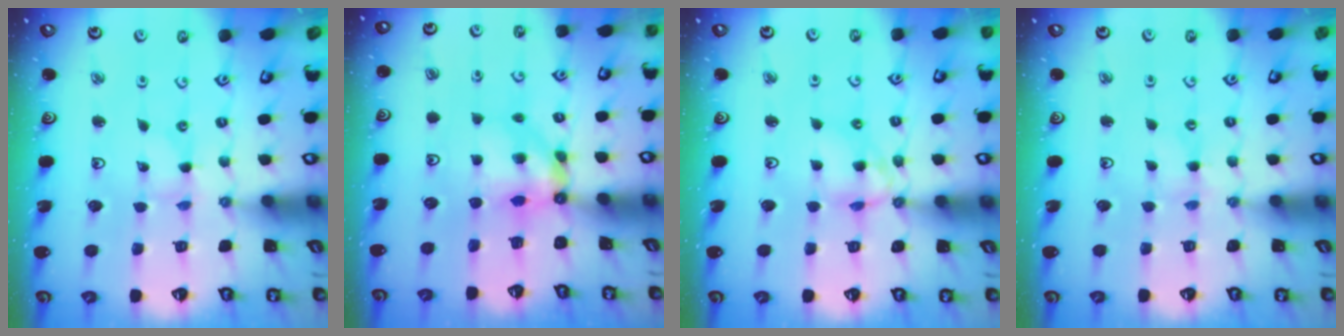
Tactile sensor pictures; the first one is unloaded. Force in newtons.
{"total": 7.3, "press": 7.2, "slide": 0.4}
{"total": 8.5, "press": 8.5, "slide": 0.7}
{"total": 1.6, "press": 1.6, "slide": 0.2}